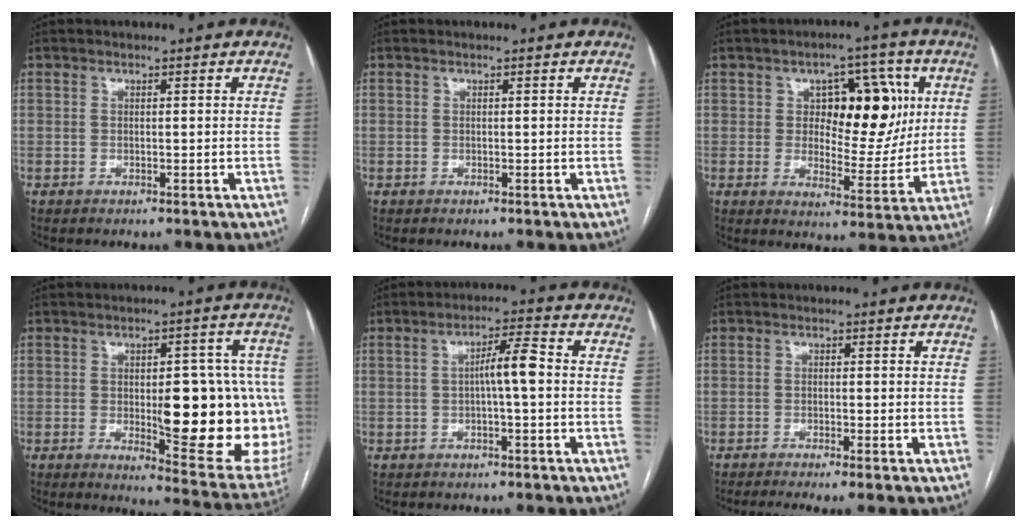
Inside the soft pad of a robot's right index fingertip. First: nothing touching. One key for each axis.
{"total": 0.0}
{"total": 13.3, "fx": 3.3, "fy": 6.7, "fz": 11.0, "tx": -0.139, "ty": 0.022, "tz": 0.058}
{"total": 20.0, "fx": -1.6, "fy": 6.4, "fz": 18.8, "tx": -0.171, "ty": 0.011, "tz": 0.002}
{"total": 4.9, "fx": -0.1, "fy": 0.5, "fz": 4.8, "tx": -0.080, "ty": 0.014, "tz": -0.001}
{"total": 3.3, "fx": -2.3, "fy": 0.0, "fz": 2.3, "tx": -0.034, "ty": -0.007, "tz": -0.038}